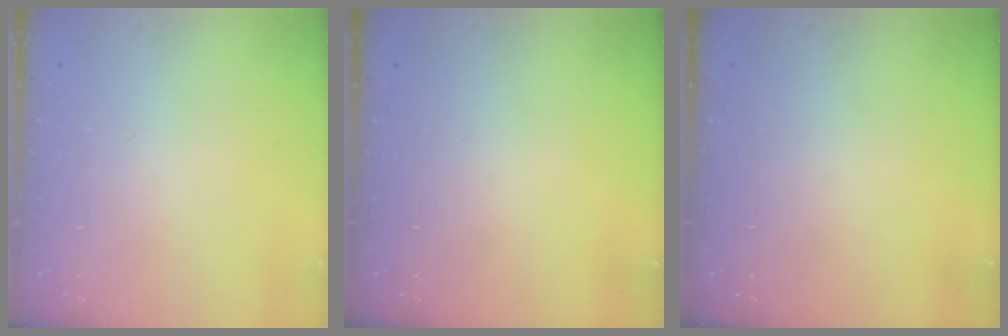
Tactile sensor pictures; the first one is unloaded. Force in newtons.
{"total": 0.0}
{"total": 0.0}